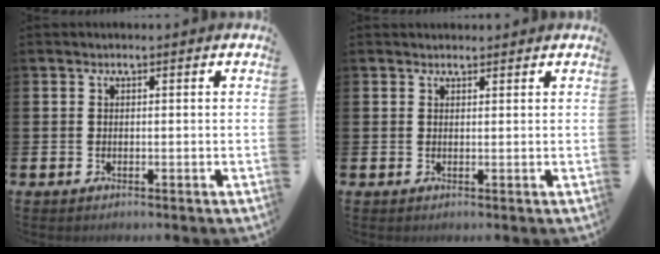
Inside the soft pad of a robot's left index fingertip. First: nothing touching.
{"total": 1.2, "force": [1.1, 0.4, 0.0], "torque": [0.015, -0.002, 0.017]}